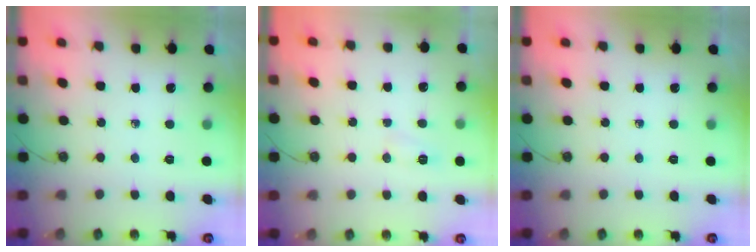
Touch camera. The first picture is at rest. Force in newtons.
{"total": 5.1, "press": 5.1, "slide": 0.6}
{"total": 0.0}